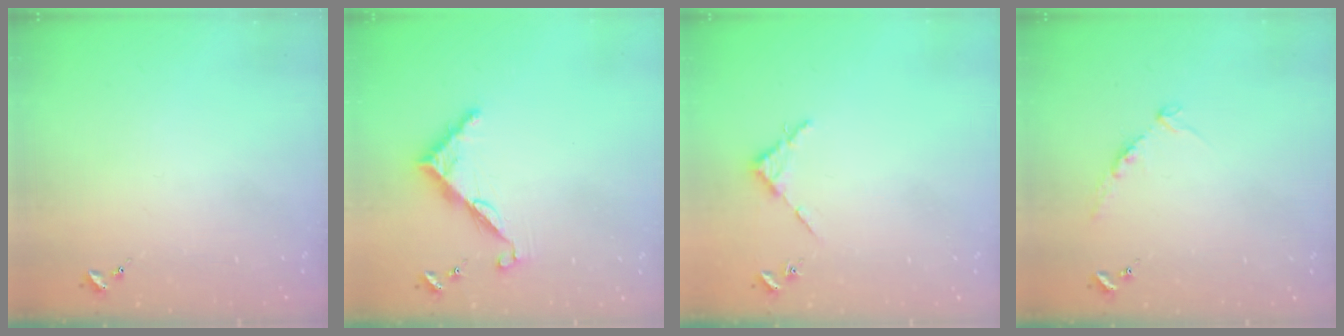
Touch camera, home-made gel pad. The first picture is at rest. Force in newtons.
{"total": 7.7, "press": 7.7, "slide": 0.2}
{"total": 2.7, "press": 2.7, "slide": 0.3}
{"total": 8.3, "press": 8.2, "slide": 0.9}